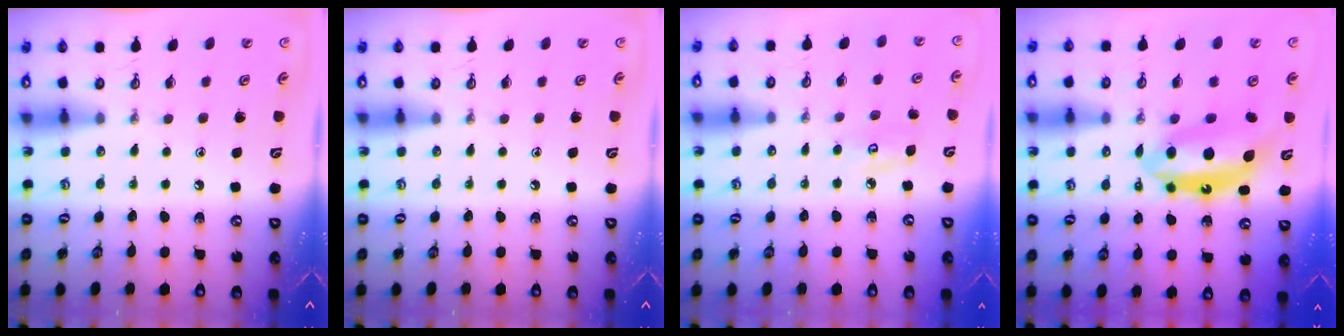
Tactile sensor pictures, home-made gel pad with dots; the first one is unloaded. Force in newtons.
{"total": 0.0}
{"total": 5.7, "press": 5.7, "slide": 0.5}
{"total": 12.9, "press": 12.9, "slide": 0.8}